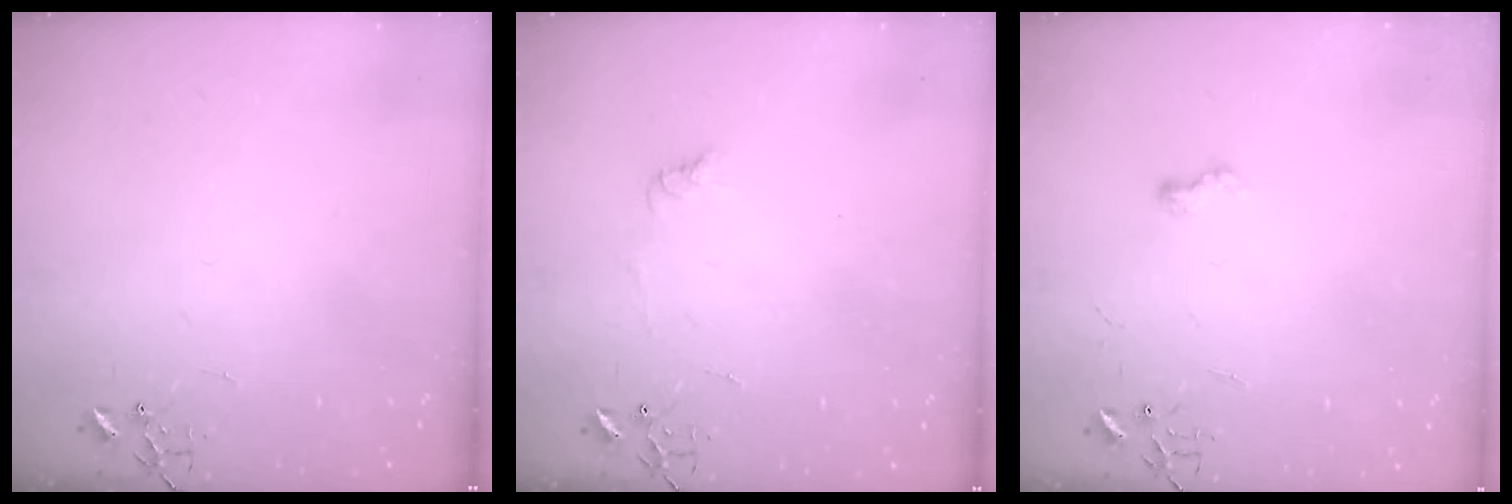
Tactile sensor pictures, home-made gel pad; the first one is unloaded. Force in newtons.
{"total": 4.9, "press": 4.9, "slide": 0.7}
{"total": 6.0, "press": 6.0, "slide": 0.7}